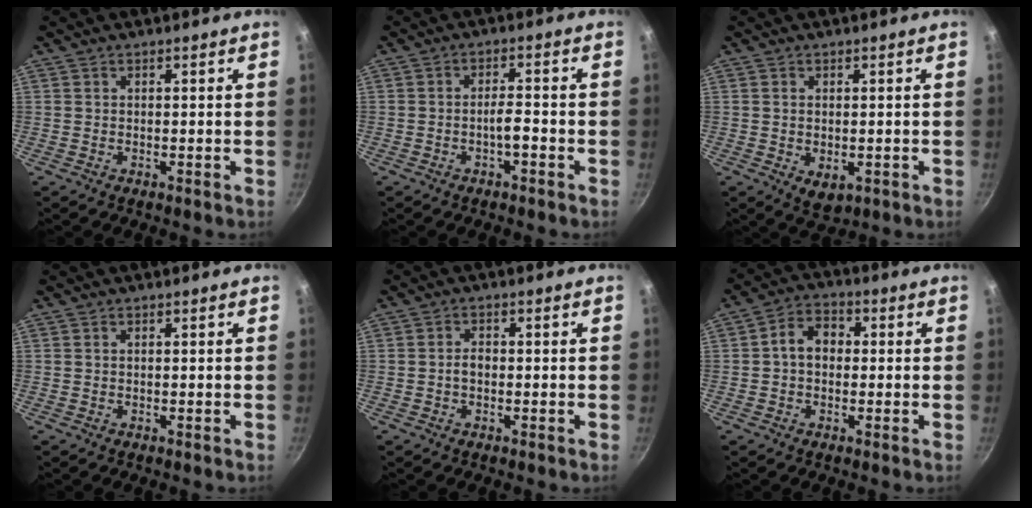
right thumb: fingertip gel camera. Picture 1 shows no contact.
{"total": 2.8, "force": [-1.5, 0.7, 2.2], "torque": [-0.034, 0.018, -0.025]}
{"total": 4.0, "force": [-0.6, 2.5, 3.1], "torque": [-0.046, -0.017, -0.005]}
{"total": 0.0}
{"total": 3.2, "force": [-0.5, 2.0, 2.5], "torque": [-0.035, 0.016, -0.011]}
{"total": 4.1, "force": [0.1, 3.1, 2.7], "torque": [-0.033, 0.013, -0.004]}